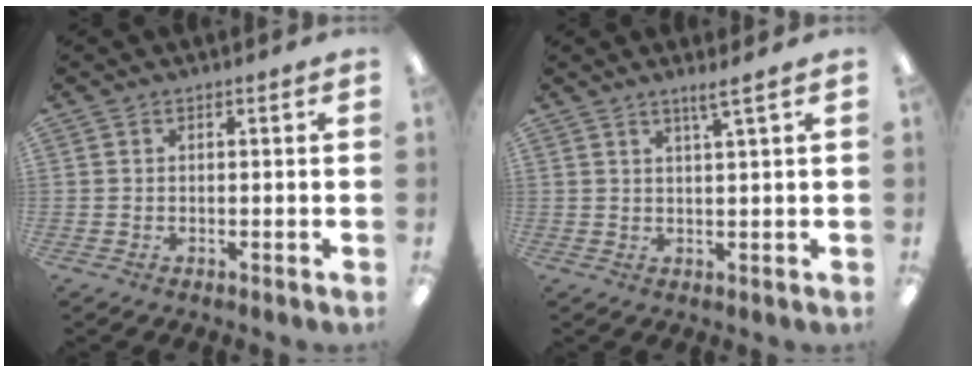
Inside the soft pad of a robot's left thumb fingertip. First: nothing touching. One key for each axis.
{"total": 3.0, "fx": 2.2, "fy": -0.3, "fz": 2.1, "tx": -0.045, "ty": -0.005, "tz": 0.038}